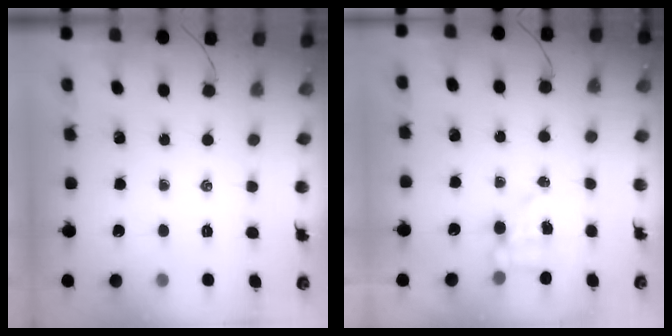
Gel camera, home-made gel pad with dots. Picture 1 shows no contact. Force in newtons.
{"total": 3.7, "press": 3.7, "slide": 0.6}